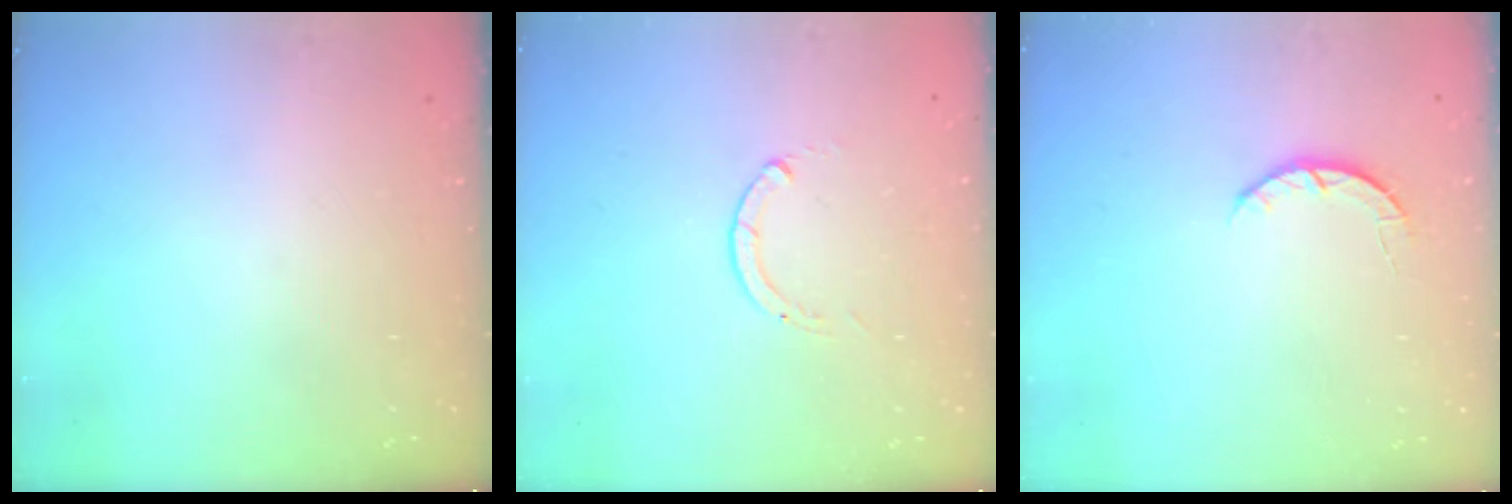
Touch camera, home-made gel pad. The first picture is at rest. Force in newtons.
{"total": 0.0}
{"total": 3.4, "press": 3.4, "slide": 0.6}